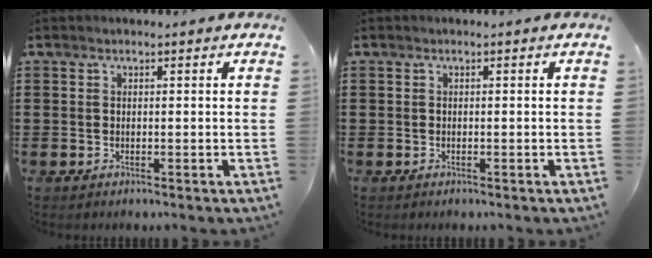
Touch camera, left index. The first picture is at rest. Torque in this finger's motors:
{"motor_torque": [-0.01, -0.06, 0.00, 0.00]}